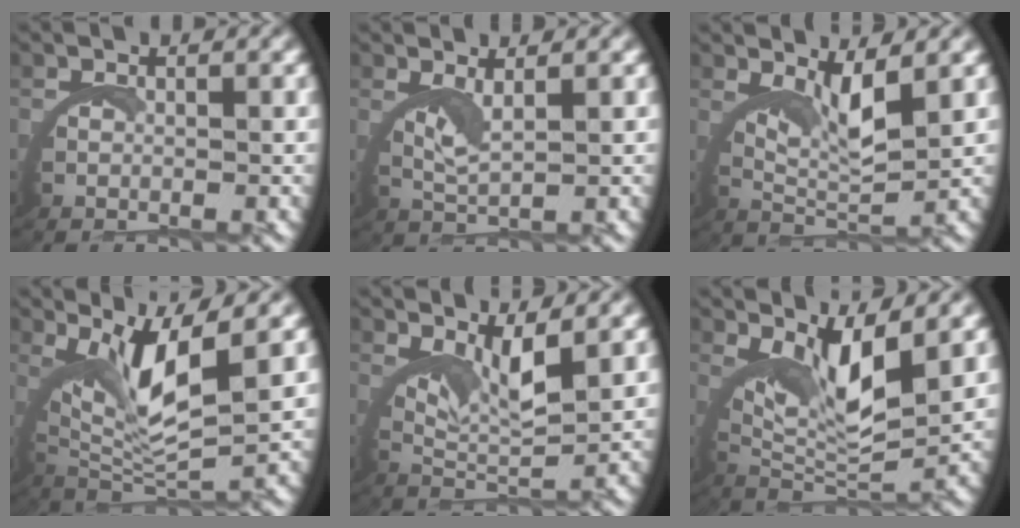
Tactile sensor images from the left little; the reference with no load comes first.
{"total": 2.8, "force": [1.9, 0.0, 2.1], "torque": [-0.046, -0.004, 0.038]}
{"total": 4.6, "force": [2.9, 0.8, 3.5], "torque": [-0.067, -0.010, 0.052]}
{"total": 8.0, "force": [3.1, 3.0, 6.7], "torque": [-0.143, -0.005, 0.058]}
{"total": 5.0, "force": [3.2, 1.2, 3.7], "torque": [-0.075, -0.008, 0.057]}
{"total": 7.1, "force": [3.3, 2.6, 5.7], "torque": [-0.113, -0.008, 0.061]}